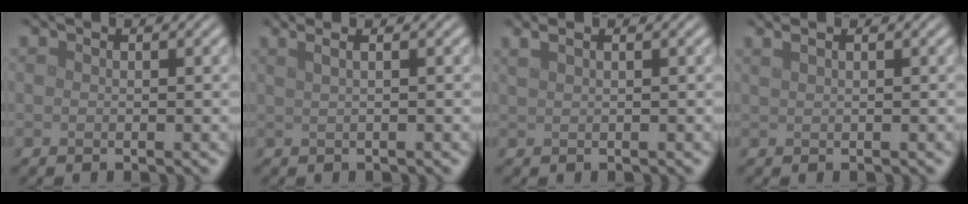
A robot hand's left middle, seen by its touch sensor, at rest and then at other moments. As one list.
[{"total": 4.3, "force": [2.2, 2.2, 3.0], "torque": [-0.024, 0.033, -0.002]}, {"total": 1.9, "force": [1.2, 0.7, 1.3], "torque": [-0.019, 0.004, 0.013]}, {"total": 1.9, "force": [1.2, 0.8, 1.2], "torque": [-0.016, 0.002, 0.009]}]